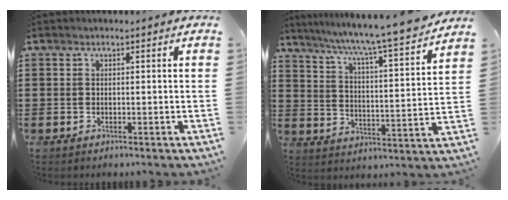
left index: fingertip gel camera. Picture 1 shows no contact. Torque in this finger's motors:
{"motor_torque": [1.32, -0.82, 0.45, 0.21]}